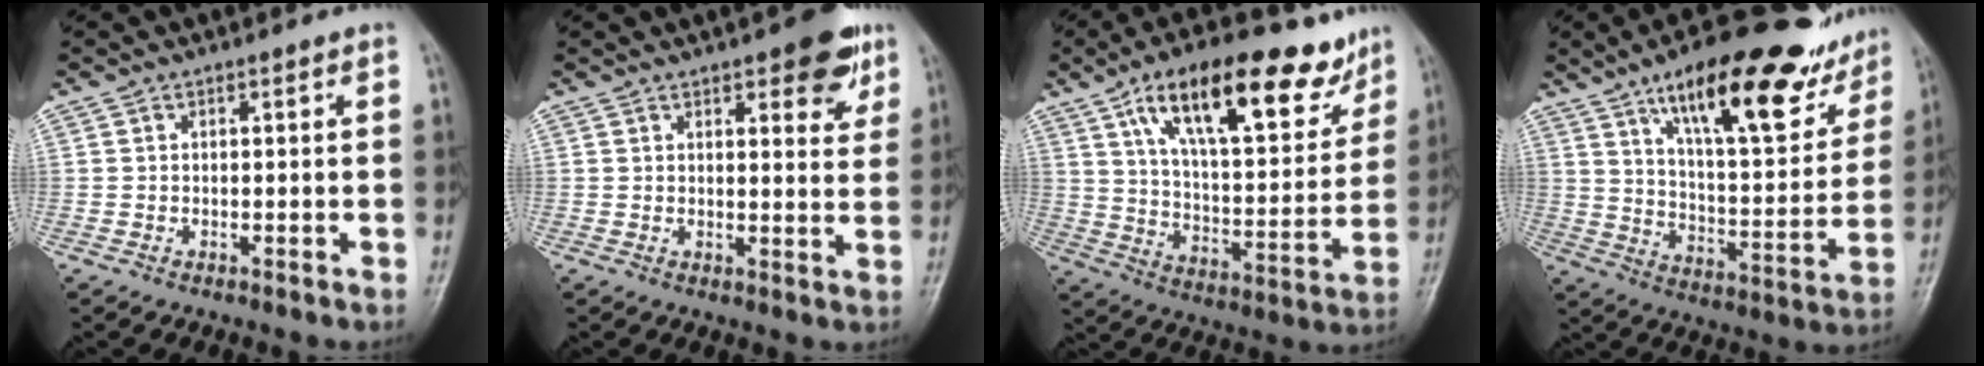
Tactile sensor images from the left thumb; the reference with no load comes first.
{"total": 8.3, "force": [4.8, 3.1, 6.0], "torque": [-0.052, -0.020, 0.057]}
{"total": 23.9, "force": [13.8, 9.4, 17.1], "torque": [-0.223, -0.036, 0.226]}
{"total": 24.5, "force": [15.5, 8.1, 17.2], "torque": [-0.206, -0.049, 0.241]}